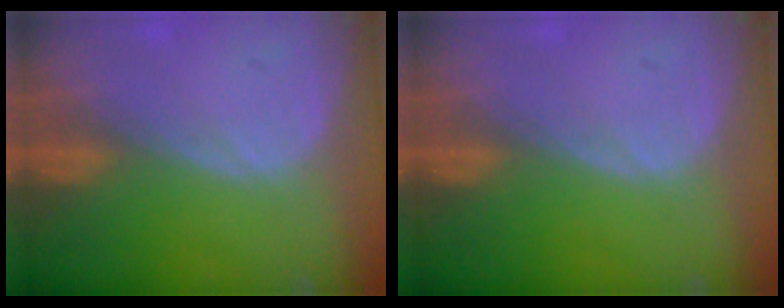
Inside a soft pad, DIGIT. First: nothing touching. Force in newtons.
{"total": 0.0}